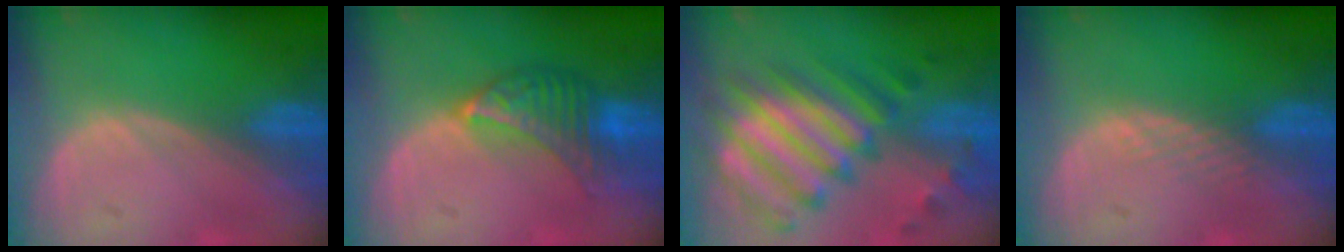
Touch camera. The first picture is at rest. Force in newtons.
{"total": 7.0, "press": 6.4, "slide": 2.9}
{"total": 11.5, "press": 10.5, "slide": 4.5}
{"total": 1.6, "press": 1.6, "slide": 0.1}